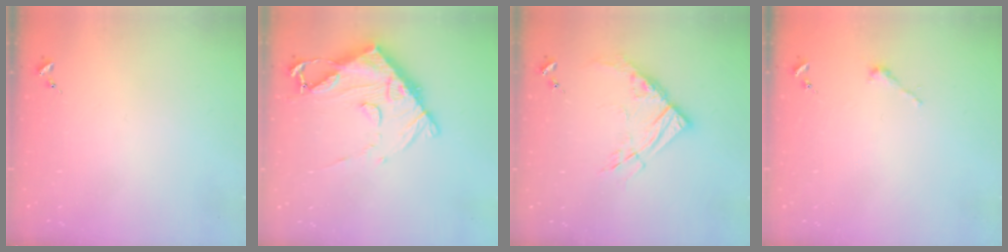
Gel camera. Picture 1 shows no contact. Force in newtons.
{"total": 15.2, "press": 15.1, "slide": 1.6}
{"total": 12.7, "press": 12.6, "slide": 1.3}
{"total": 2.5, "press": 2.5, "slide": 0.2}